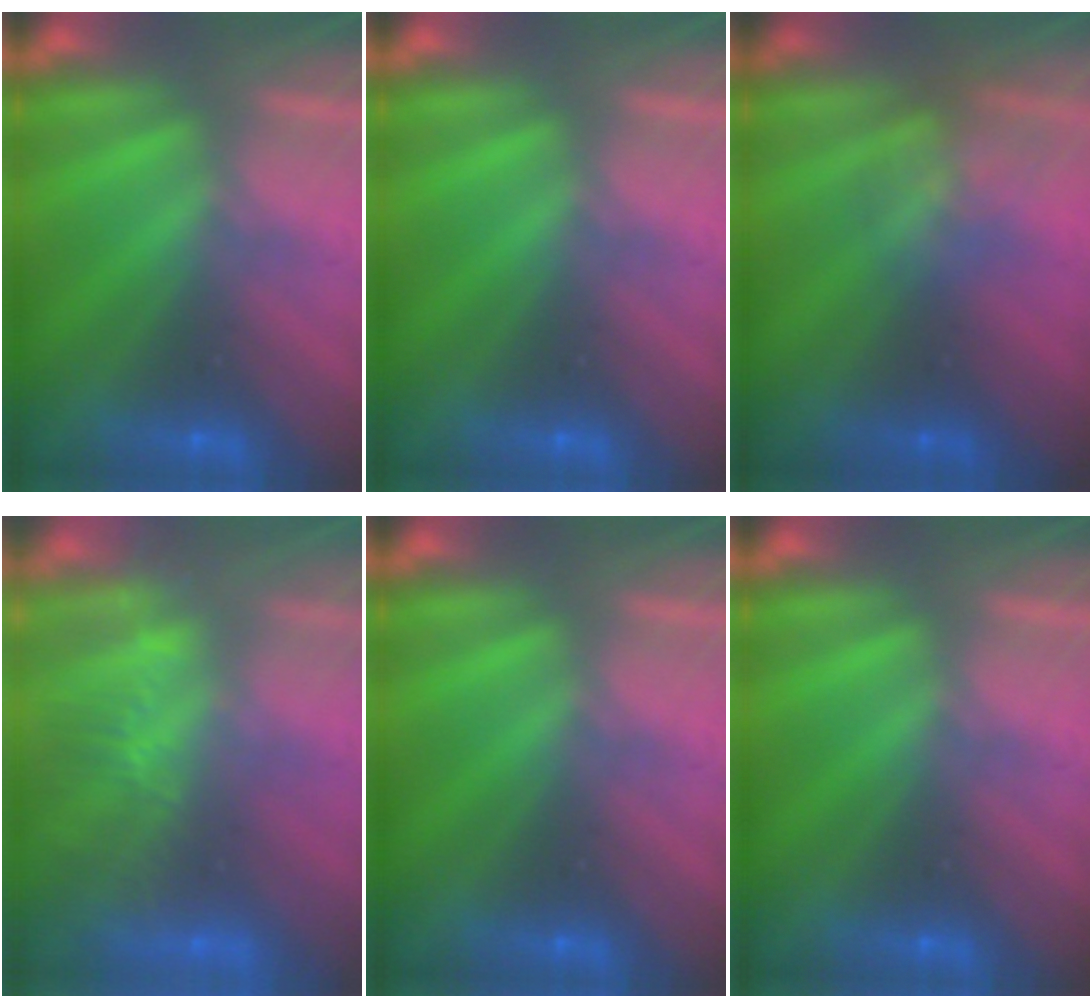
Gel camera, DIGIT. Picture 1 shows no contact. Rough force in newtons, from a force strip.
{"total": 0.0}
{"total": 2.6}
{"total": 3.1}
{"total": 0.0}
{"total": 0.0}